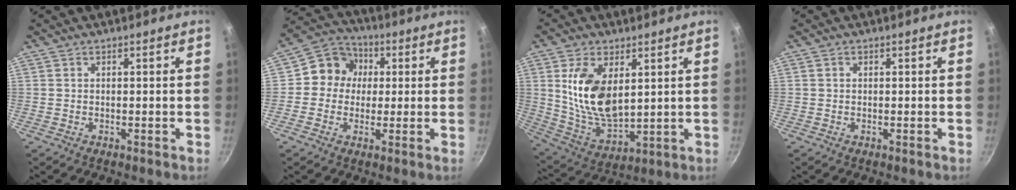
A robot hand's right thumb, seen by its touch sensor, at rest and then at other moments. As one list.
[{"total": 8.9, "force": [1.0, 8.3, 3.2], "torque": [-0.013, 0.019, -0.006]}, {"total": 14.5, "force": [3.6, 8.0, 11.6], "torque": [-0.204, -0.029, 0.084]}, {"total": 0.6, "force": [0.2, 0.5, 0.2], "torque": [-0.003, 0.004, 0.002]}]